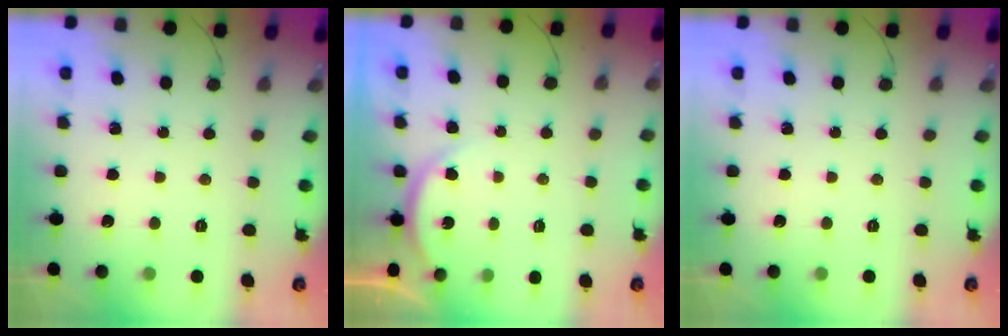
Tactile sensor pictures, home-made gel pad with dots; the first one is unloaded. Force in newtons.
{"total": 3.7, "press": 3.7, "slide": 0.5}
{"total": 0.0}